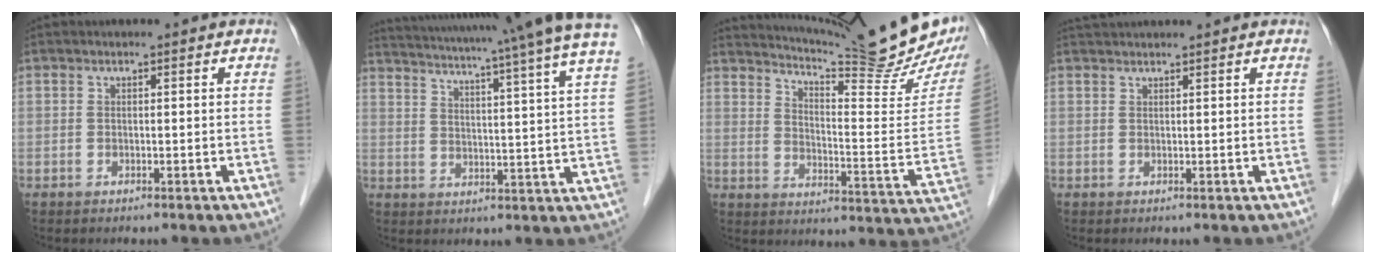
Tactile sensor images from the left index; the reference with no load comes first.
{"total": 25.8, "force": [22.7, -0.9, 12.3], "torque": [-0.201, -0.039, 0.281]}
{"total": 23.4, "force": [20.5, -0.2, 11.2], "torque": [-0.176, -0.093, 0.265]}
{"total": 4.6, "force": [4.4, -0.4, 1.3], "torque": [-0.015, 0.035, 0.064]}